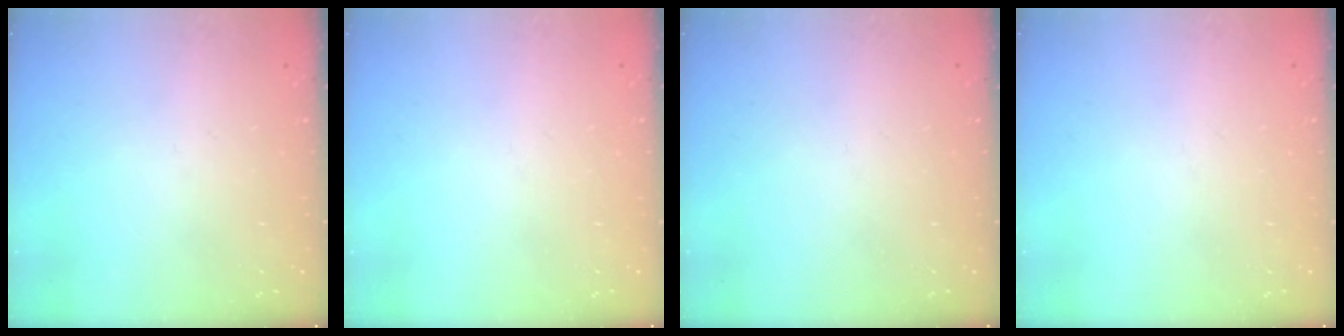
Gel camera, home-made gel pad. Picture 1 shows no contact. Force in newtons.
{"total": 0.0}
{"total": 0.0}
{"total": 0.0}